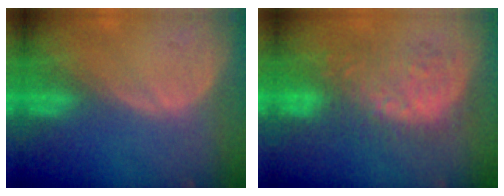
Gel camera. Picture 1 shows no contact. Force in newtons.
{"total": 8.8, "press": 8.8, "slide": 0.2}